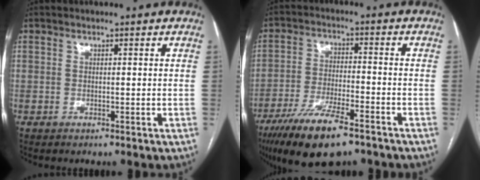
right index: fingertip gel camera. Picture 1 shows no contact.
{"total": 12.6, "force": [-8.6, 2.8, 8.8], "torque": [-0.161, -0.023, -0.147]}